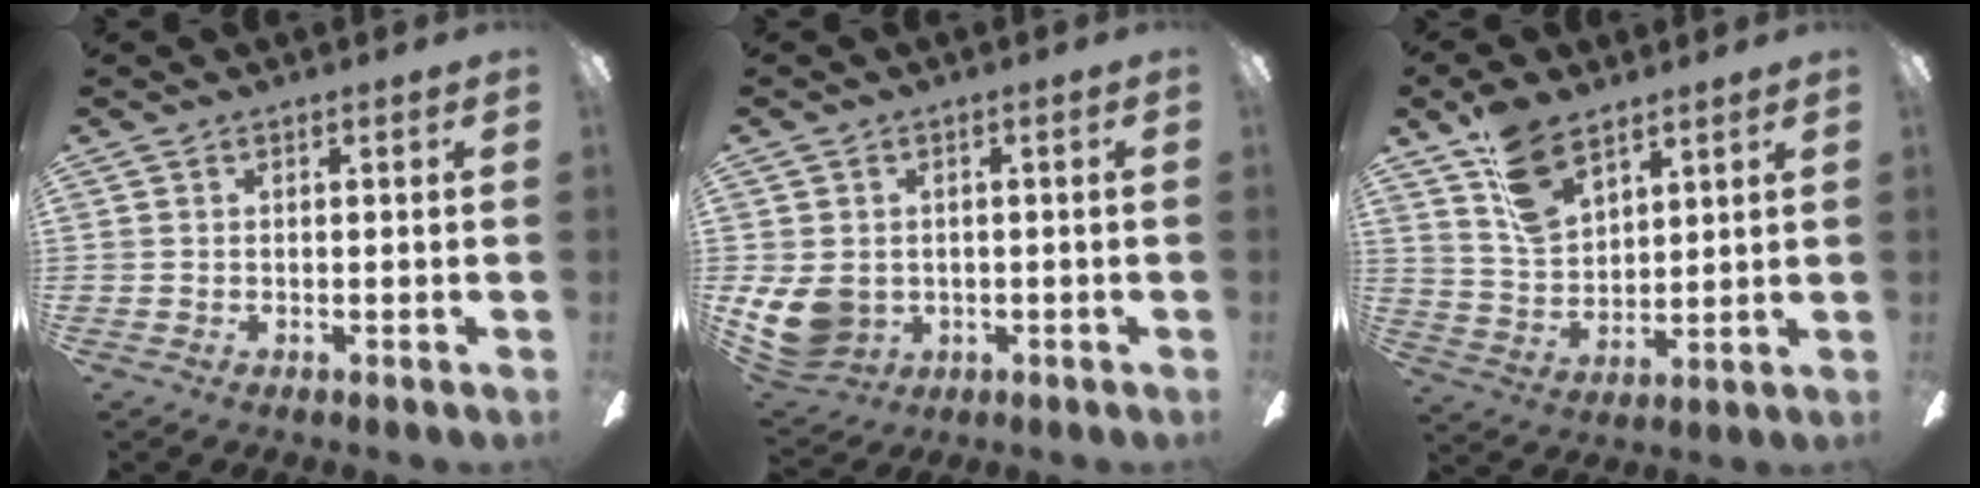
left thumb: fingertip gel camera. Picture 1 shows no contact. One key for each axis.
{"total": 9.0, "fx": -0.8, "fy": 7.6, "fz": 4.7, "tx": -0.124, "ty": -0.001, "tz": -0.012}
{"total": 11.8, "fx": 8.1, "fy": 6.3, "fz": 5.7, "tx": -0.104, "ty": -0.035, "tz": 0.155}